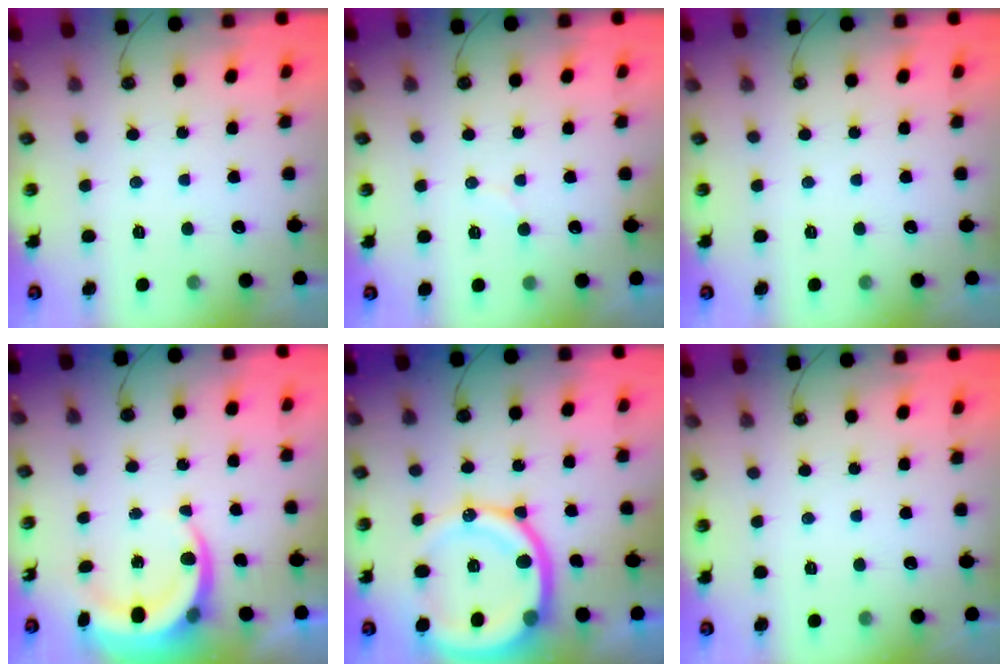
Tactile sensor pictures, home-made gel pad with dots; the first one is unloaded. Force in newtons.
{"total": 2.7, "press": 2.7, "slide": 0.2}
{"total": 0.0}
{"total": 6.8, "press": 6.7, "slide": 0.7}
{"total": 19.4, "press": 19.3, "slide": 2.4}
{"total": 0.0}